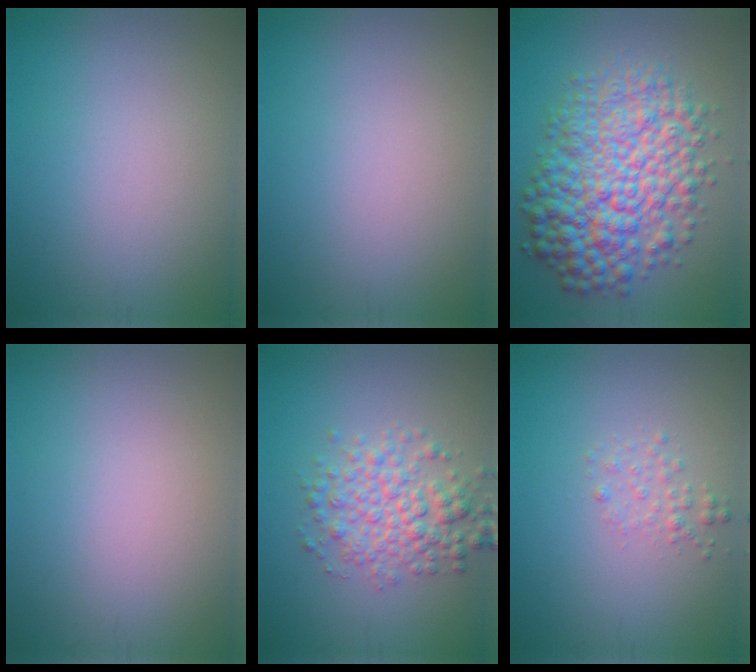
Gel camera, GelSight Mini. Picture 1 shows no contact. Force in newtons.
{"total": 0.0}
{"total": 10.4, "press": 10.4, "slide": 0.1}
{"total": 0.0}
{"total": 4.4, "press": 4.4, "slide": 0.0}
{"total": 1.3, "press": 1.3, "slide": 0.1}